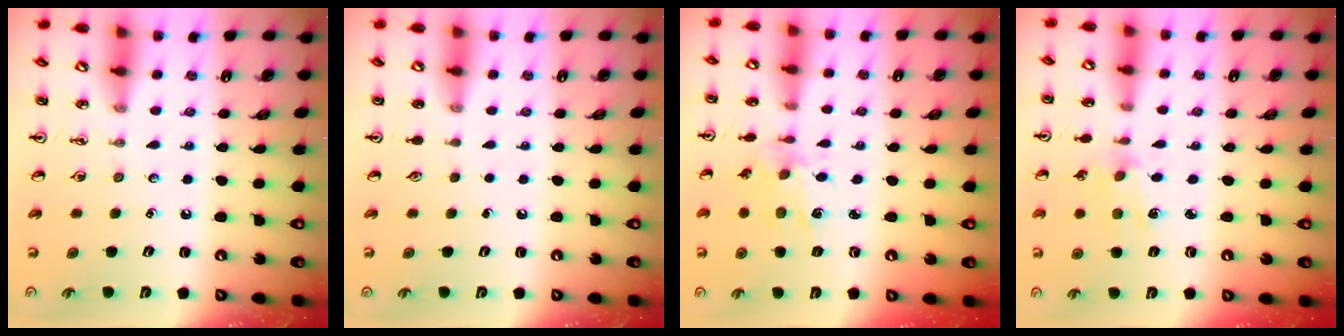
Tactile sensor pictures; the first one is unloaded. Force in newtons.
{"total": 0.0}
{"total": 4.0, "press": 3.9, "slide": 1.0}
{"total": 2.9, "press": 2.8, "slide": 0.4}